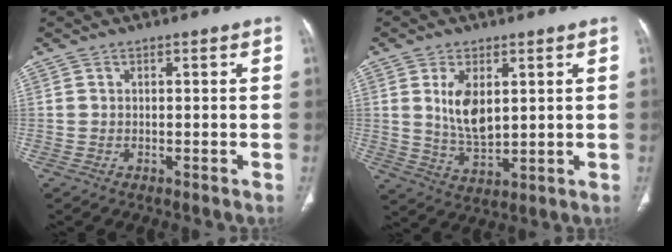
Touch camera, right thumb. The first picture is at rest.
{"total": 8.1, "force": [2.3, 4.3, 6.5], "torque": [-0.111, -0.018, 0.055]}